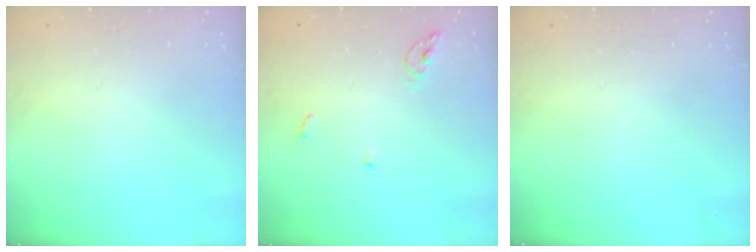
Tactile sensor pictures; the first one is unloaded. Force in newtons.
{"total": 6.1, "press": 6.1, "slide": 0.6}
{"total": 0.0}